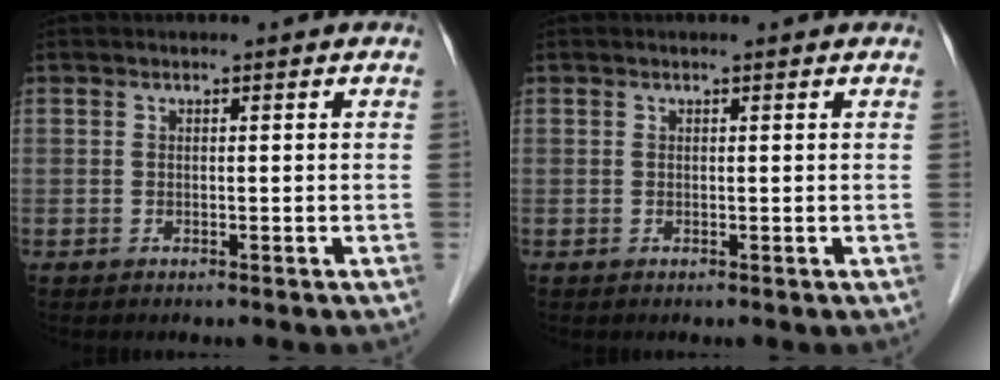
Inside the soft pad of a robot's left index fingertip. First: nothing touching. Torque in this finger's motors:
{"motor_torque": [0.37, -0.23, 0.01, 0.02]}